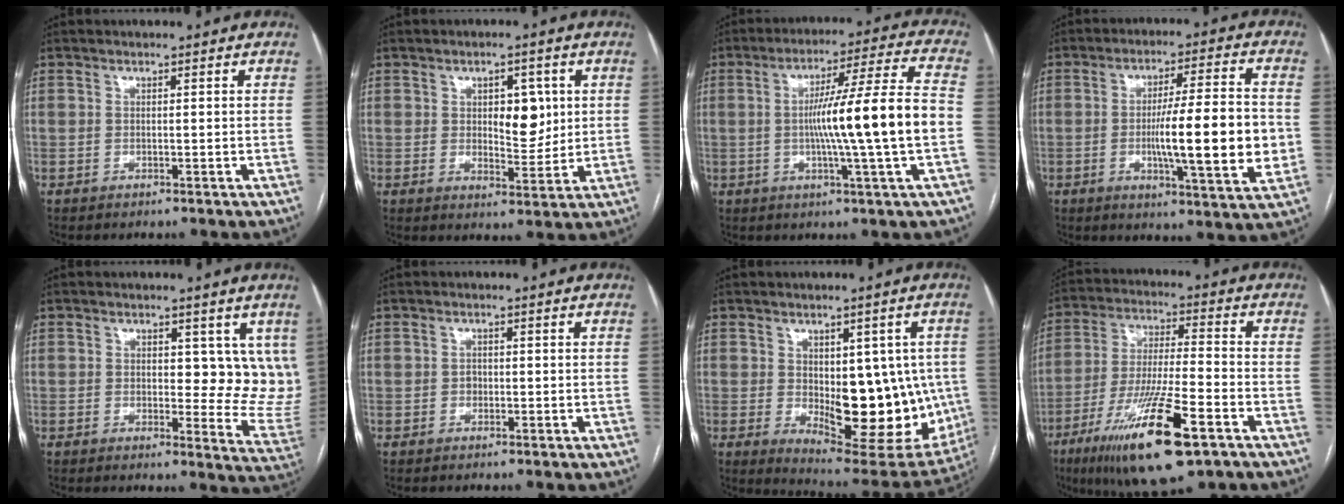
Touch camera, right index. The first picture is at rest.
{"total": 6.2, "force": [1.5, 3.0, 5.2], "torque": [-0.070, 0.001, 0.027]}
{"total": 15.2, "force": [-1.4, -1.5, 15.1], "torque": [-0.240, 0.005, -0.027]}
{"total": 15.0, "force": [-1.7, 1.2, 14.9], "torque": [-0.228, -0.004, -0.029]}
{"total": 8.6, "force": [3.7, 4.6, 6.3], "torque": [-0.058, -0.022, 0.043]}
{"total": 0.9, "force": [-0.2, 0.8, 0.4], "torque": [-0.004, 0.004, -0.004]}
{"total": 17.5, "force": [-1.2, 7.6, 15.8], "torque": [-0.193, -0.006, 0.010]}
{"total": 18.1, "force": [-9.7, 2.4, 15.1], "torque": [-0.289, -0.038, -0.167]}